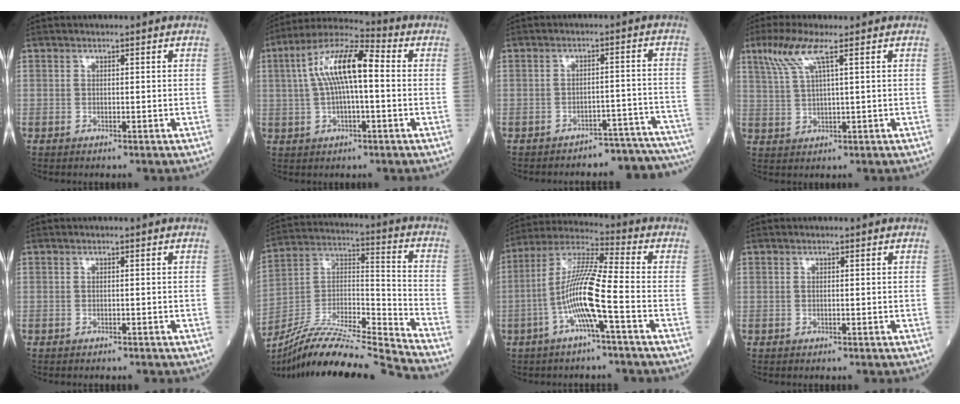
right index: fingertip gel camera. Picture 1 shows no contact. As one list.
[{"total": 11.4, "force": [1.3, 2.8, 11.0], "torque": [-0.217, 0.033, 0.017]}, {"total": 13.1, "force": [-12.9, 1.8, 1.0], "torque": [0.023, 0.032, -0.150]}, {"total": 5.7, "force": [3.1, 0.3, 4.8], "torque": [-0.113, 0.009, 0.069]}, {"total": 0.9, "force": [-0.8, 0.2, 0.2], "torque": [-0.006, -0.001, -0.009]}, {"total": 21.0, "force": [-19.6, -1.5, 7.5], "torque": [-0.153, 0.002, -0.344]}, {"total": 9.8, "force": [-3.1, 0.3, 9.3], "torque": [-0.188, 0.013, -0.064]}, {"total": 0.0}]